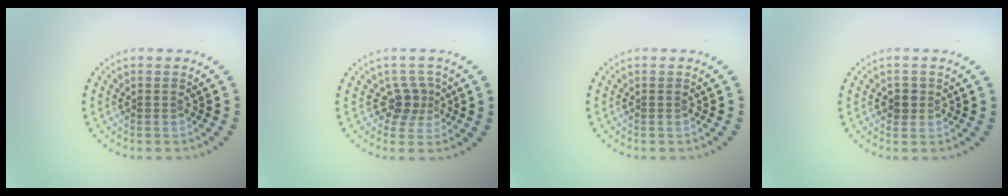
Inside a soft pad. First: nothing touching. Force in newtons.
{"total": 2.4, "press": 1.7, "slide": 1.7}
{"total": 0.0}
{"total": 1.3, "press": 1.2, "slide": 0.5}